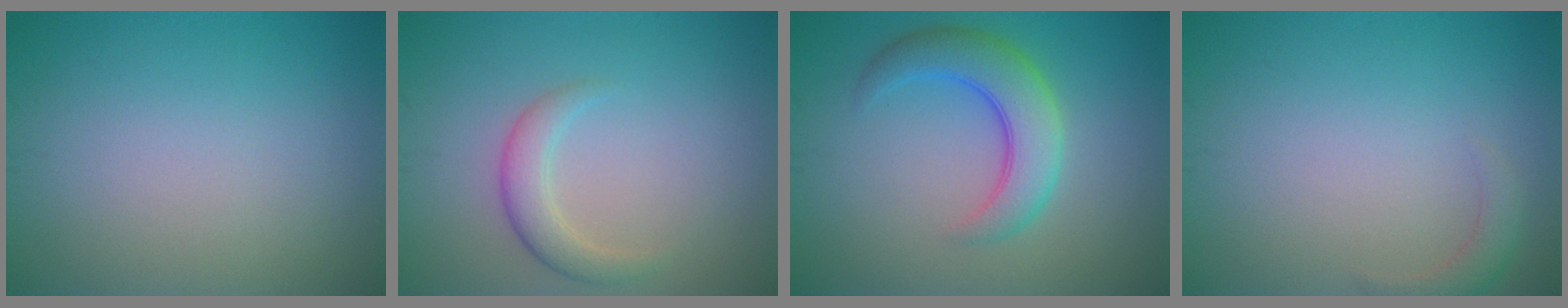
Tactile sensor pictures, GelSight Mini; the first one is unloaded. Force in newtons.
{"total": 2.4, "press": 2.4, "slide": 0.1}
{"total": 5.2, "press": 5.2, "slide": 0.1}
{"total": 1.6, "press": 1.6, "slide": 0.3}